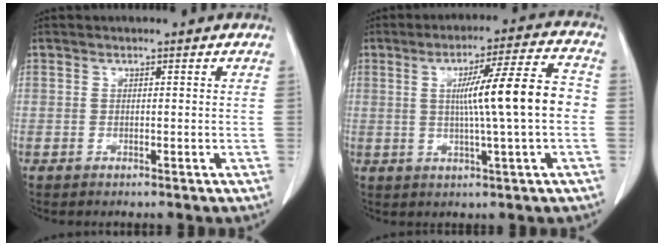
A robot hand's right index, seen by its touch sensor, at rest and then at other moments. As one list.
[{"total": 11.7, "force": [0.0, -0.4, 11.7], "torque": [-0.180, 0.012, 0.000]}]